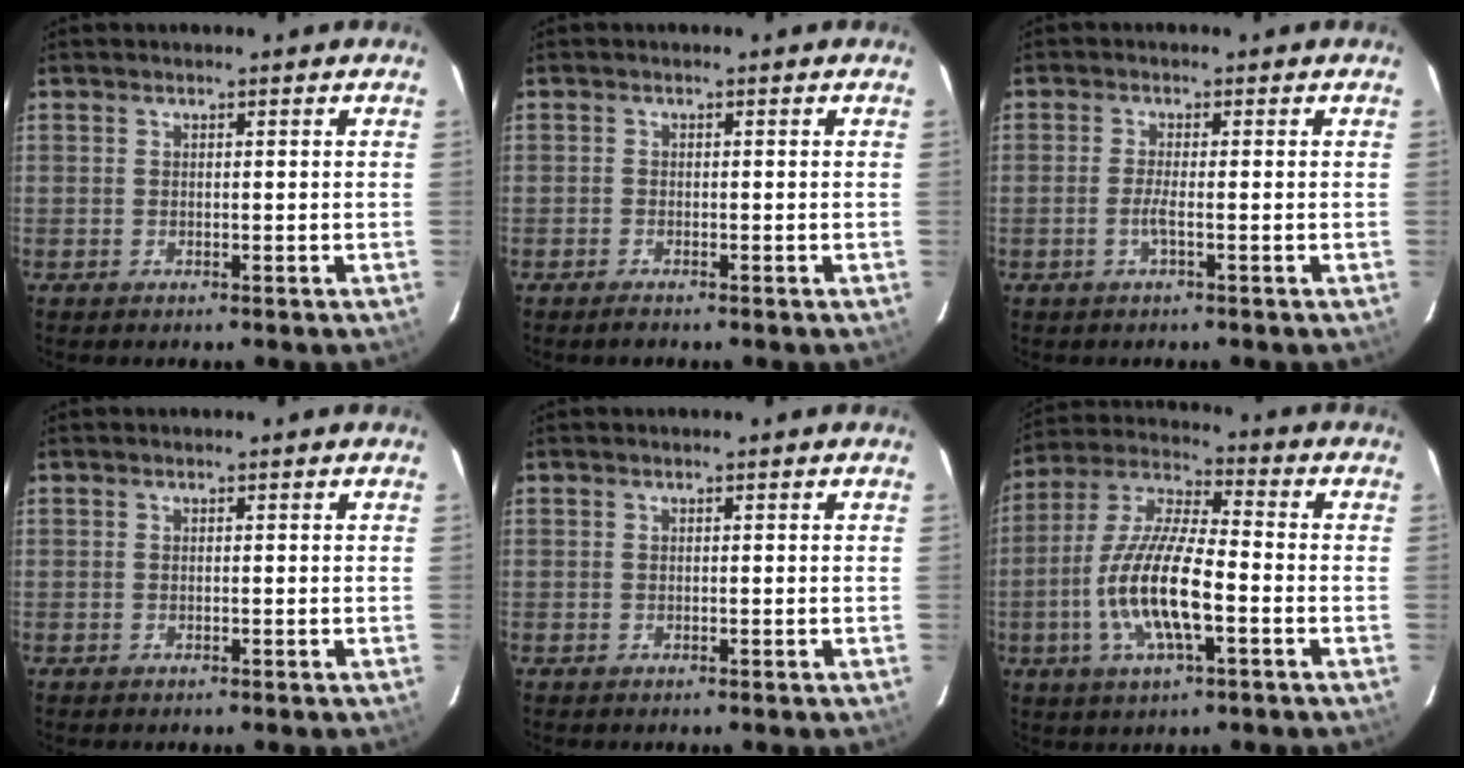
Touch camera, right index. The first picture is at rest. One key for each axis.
{"total": 1.4, "fx": -1.2, "fy": 0.4, "fz": 0.5, "tx": -0.015, "ty": -0.003, "tz": -0.024}
{"total": 2.0, "fx": -0.9, "fy": -0.3, "fz": 1.8, "tx": -0.037, "ty": -0.003, "tz": -0.018}
{"total": 0.0}
{"total": 0.0}
{"total": 14.6, "fx": -4.1, "fy": 4.0, "fz": 13.4, "tx": -0.276, "ty": -0.006, "tz": -0.082}